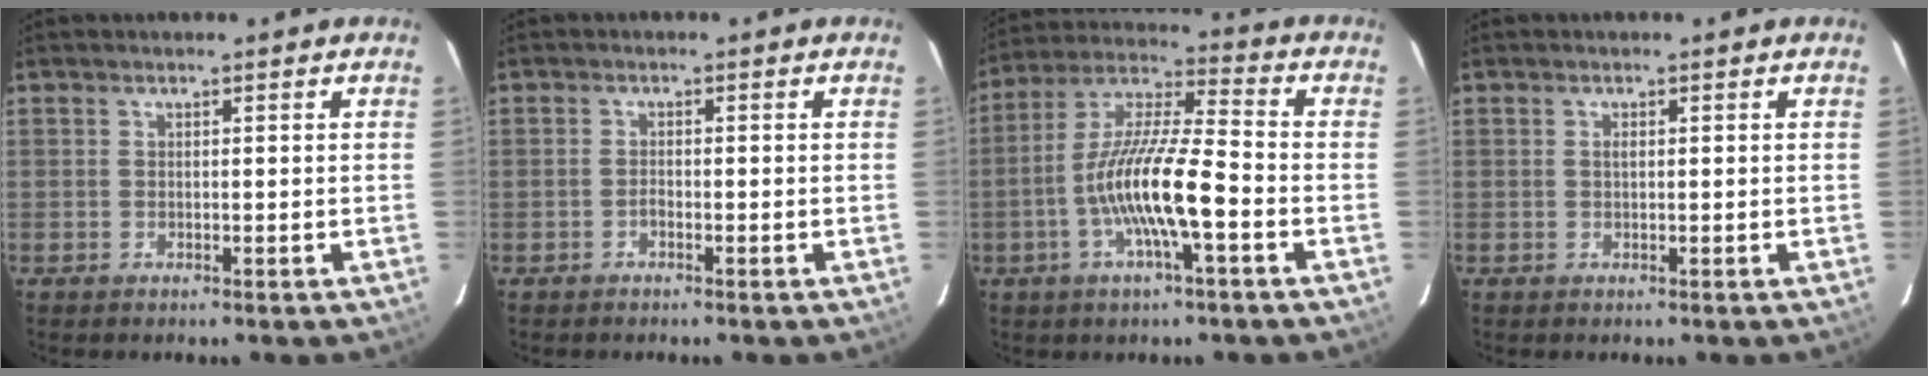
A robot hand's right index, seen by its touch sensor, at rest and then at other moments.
{"total": 0.9, "force": [-0.6, 0.5, 0.5], "torque": [-0.010, 0.003, -0.013]}
{"total": 14.4, "force": [-4.5, 2.1, 13.5], "torque": [-0.262, 0.002, -0.091]}
{"total": 0.6, "force": [0.1, 0.3, 0.5], "torque": [-0.010, 0.002, 0.001]}